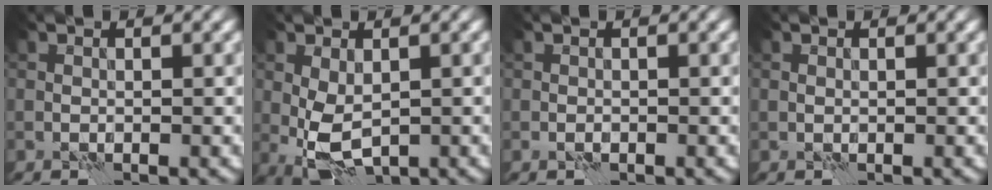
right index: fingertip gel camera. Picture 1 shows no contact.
{"total": 4.2, "force": [-0.2, 2.4, 3.5], "torque": [-0.079, -0.006, 0.001]}
{"total": 0.0}
{"total": 0.0}